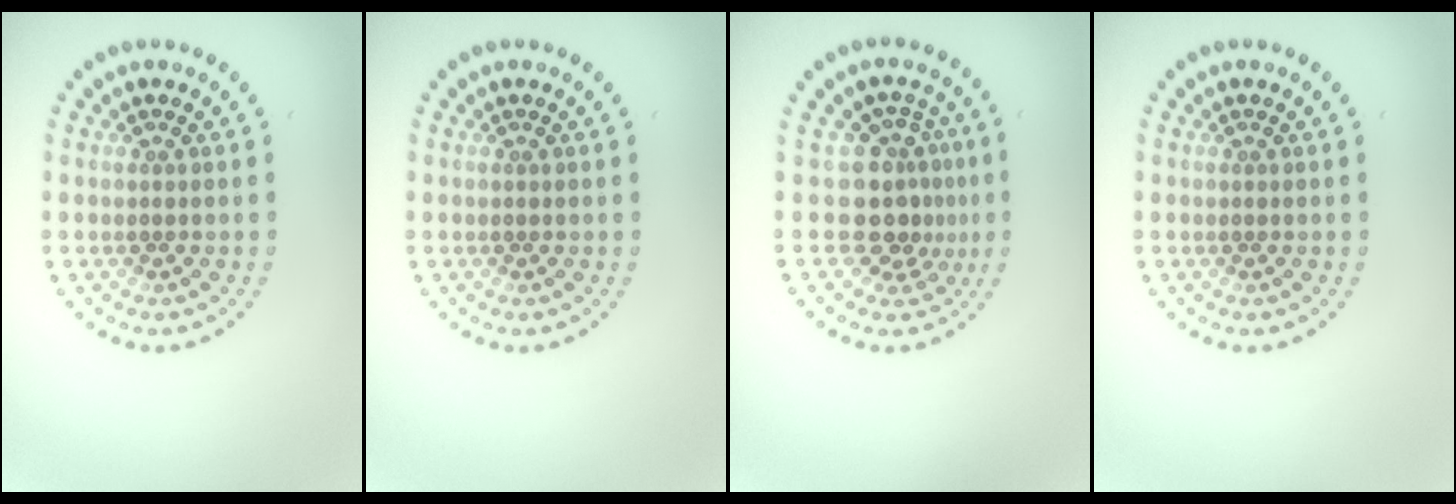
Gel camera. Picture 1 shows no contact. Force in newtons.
{"total": 0.0}
{"total": 3.9, "press": 2.9, "slide": 2.6}
{"total": 0.0}